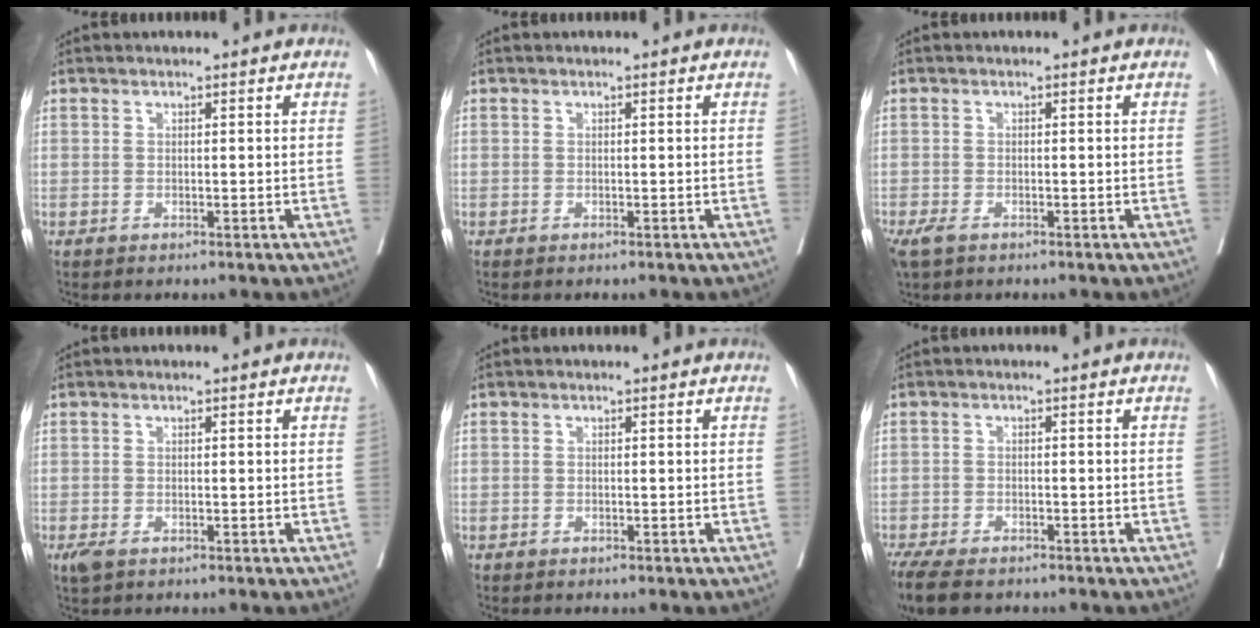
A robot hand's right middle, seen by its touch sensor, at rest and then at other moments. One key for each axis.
{"total": 0.0}
{"total": 2.9, "fx": -1.9, "fy": 1.3, "fz": 1.7, "tx": -0.042, "ty": -0.009, "tz": -0.032}
{"total": 2.0, "fx": -1.1, "fy": 1.0, "fz": 1.3, "tx": -0.033, "ty": -0.007, "tz": -0.014}
{"total": 0.0}
{"total": 8.0, "fx": -6.3, "fy": 2.6, "fz": 4.1, "tx": -0.071, "ty": -0.015, "tz": -0.100}